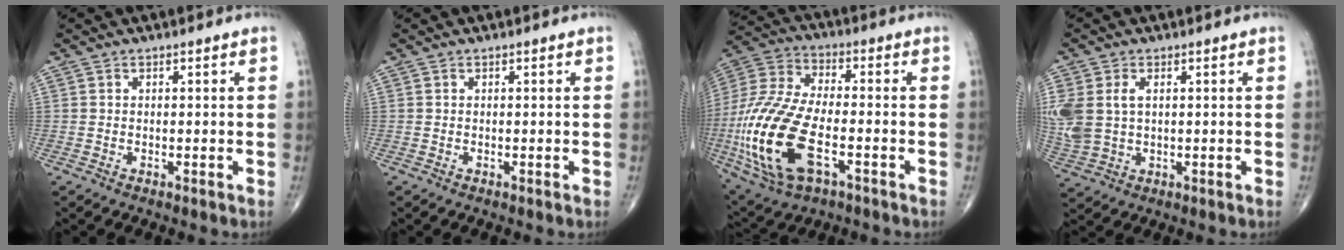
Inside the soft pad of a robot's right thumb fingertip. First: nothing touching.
{"total": 0.0}
{"total": 23.4, "force": [-6.6, 11.2, 19.5], "torque": [-0.456, -0.001, -0.114]}
{"total": 9.7, "force": [1.5, 6.5, 7.0], "torque": [-0.184, 0.005, 0.040]}